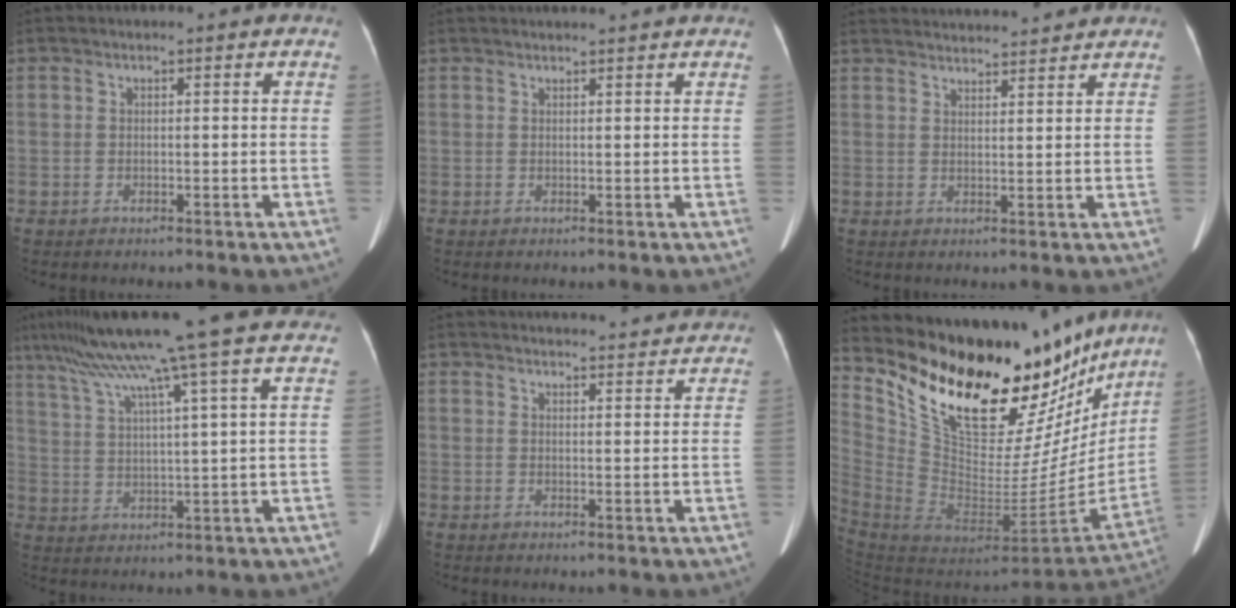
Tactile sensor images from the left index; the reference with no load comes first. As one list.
[{"total": 6.5, "force": [6.2, 0.2, 1.9], "torque": [-0.022, 0.030, 0.068]}, {"total": 12.8, "force": [12.3, 1.3, 3.2], "torque": [-0.052, 0.035, 0.171]}, {"total": 19.6, "force": [15.7, -1.5, 11.7], "torque": [-0.205, 0.019, 0.226]}, {"total": 18.5, "force": [17.8, 2.6, 4.3], "torque": [-0.053, 0.015, 0.217]}, {"total": 33.2, "force": [27.3, 12.6, 14.0], "torque": [-0.261, -0.052, 0.398]}]